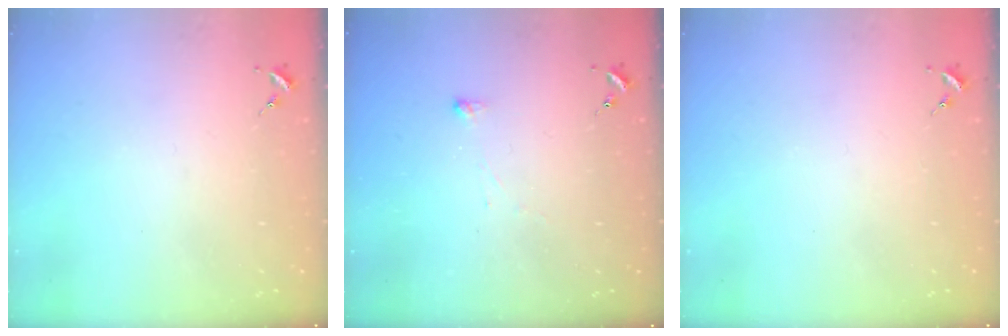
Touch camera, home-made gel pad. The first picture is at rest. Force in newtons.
{"total": 2.9, "press": 2.9, "slide": 0.3}
{"total": 0.0}